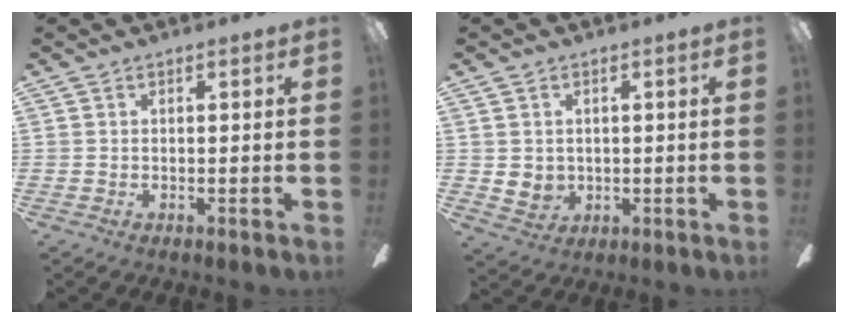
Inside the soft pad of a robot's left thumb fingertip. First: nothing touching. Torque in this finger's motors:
{"motor_torque": [0.08, 0.41, -0.11, 0.14, 0.05]}